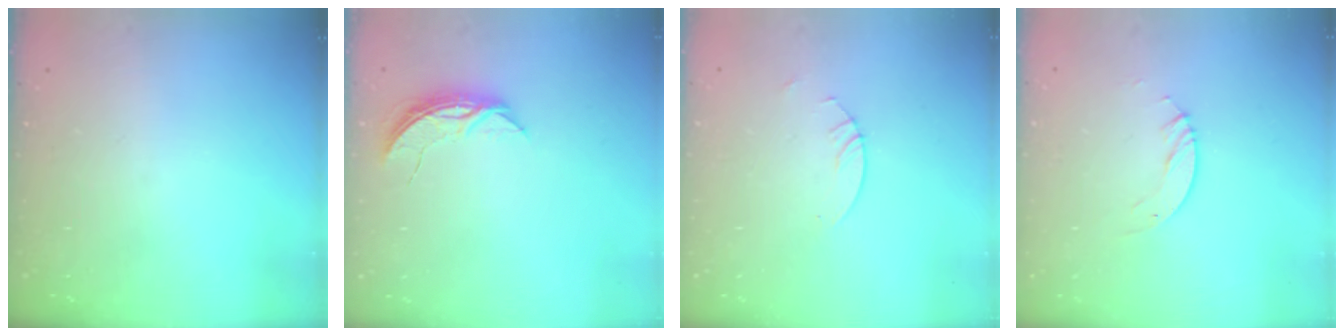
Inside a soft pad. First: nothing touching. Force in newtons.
{"total": 5.9, "press": 5.8, "slide": 0.5}
{"total": 2.7, "press": 2.7, "slide": 0.2}
{"total": 4.2, "press": 4.1, "slide": 0.4}